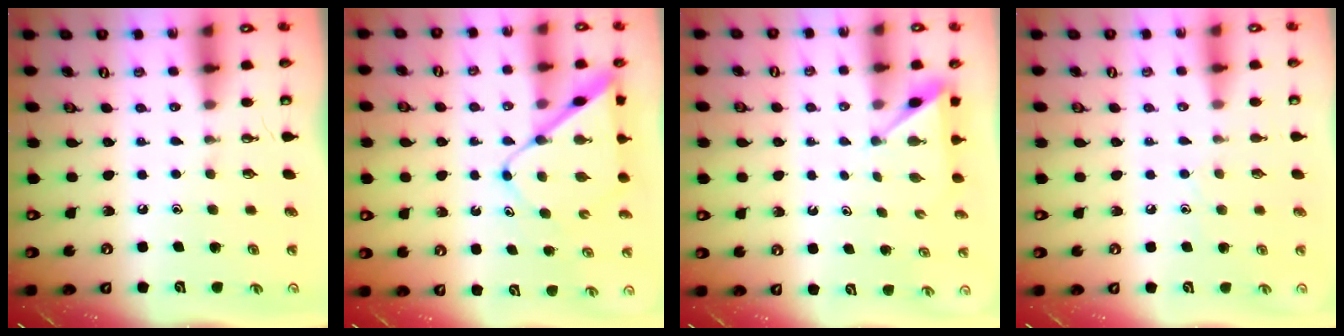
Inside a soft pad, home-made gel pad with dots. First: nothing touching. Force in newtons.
{"total": 9.4, "press": 9.4, "slide": 0.7}
{"total": 2.7, "press": 2.7, "slide": 0.3}
{"total": 5.9, "press": 5.8, "slide": 0.7}